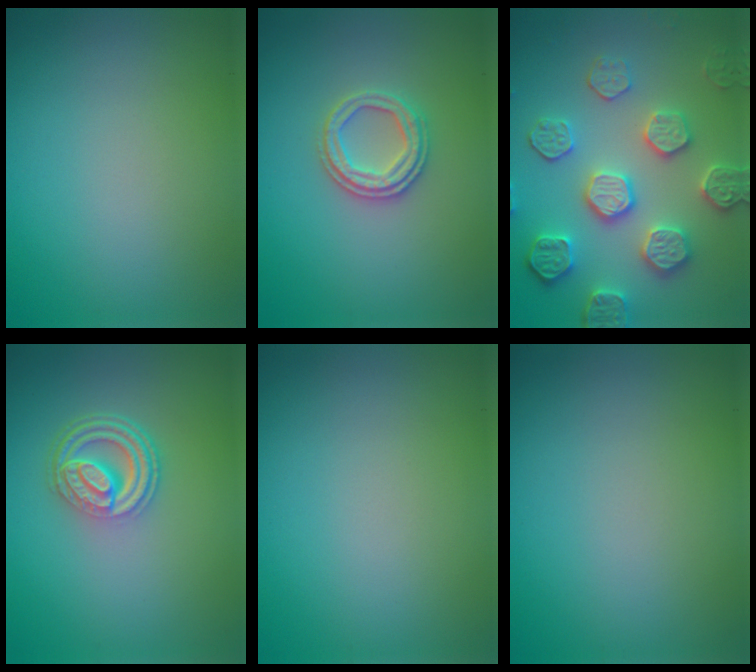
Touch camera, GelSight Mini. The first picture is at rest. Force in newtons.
{"total": 2.6, "press": 2.5, "slide": 0.7}
{"total": 5.6, "press": 5.1, "slide": 2.2}
{"total": 4.5, "press": 3.3, "slide": 3.0}
{"total": 0.0}
{"total": 0.0}